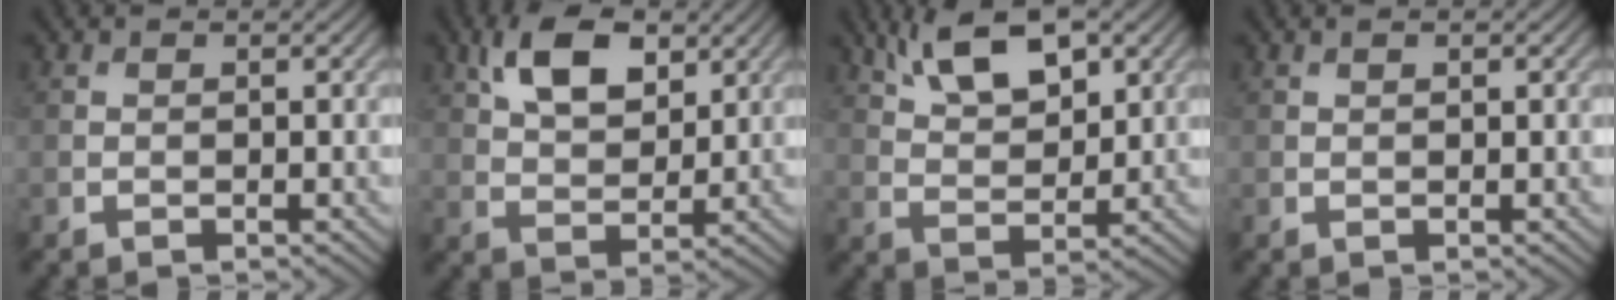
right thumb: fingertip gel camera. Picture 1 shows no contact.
{"total": 8.3, "force": [4.0, 4.5, 5.7], "torque": [-0.117, 0.006, 0.074]}
{"total": 8.9, "force": [5.0, 3.8, 6.3], "torque": [-0.128, 0.009, 0.097]}
{"total": 0.7, "force": [0.3, 0.2, 0.5], "torque": [-0.011, 0.003, 0.006]}